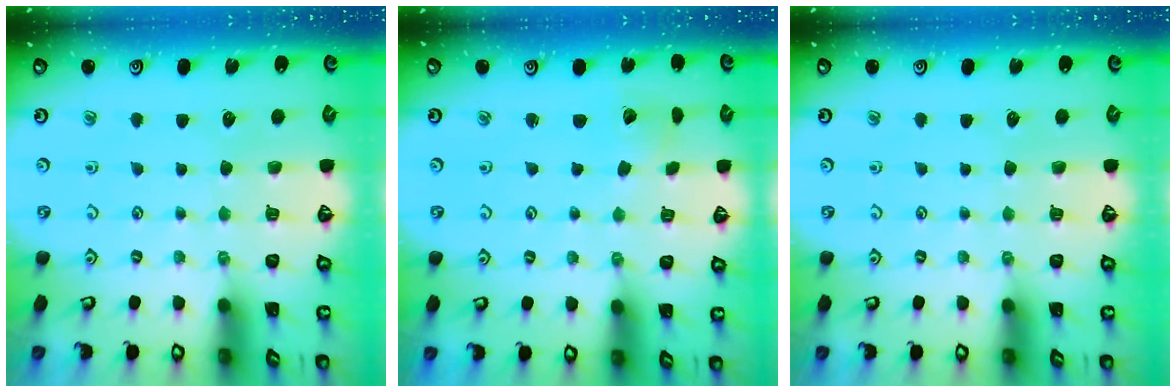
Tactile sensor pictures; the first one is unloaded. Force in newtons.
{"total": 2.3, "press": 2.3, "slide": 0.3}
{"total": 0.0}